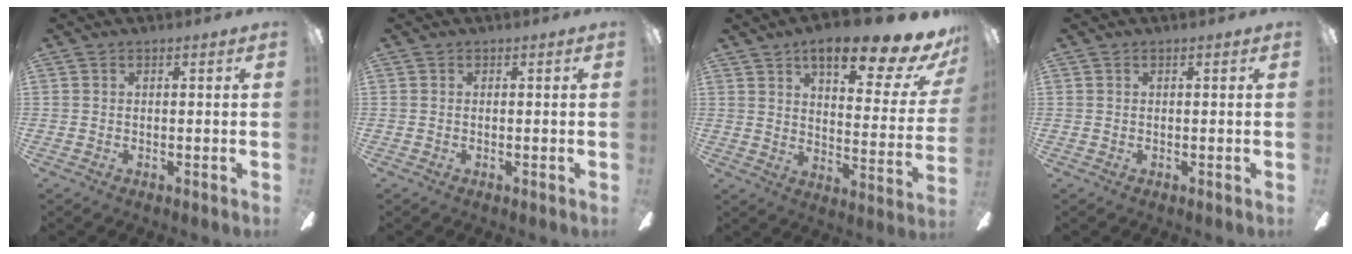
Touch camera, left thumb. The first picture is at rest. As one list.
[{"total": 0.0}, {"total": 18.0, "force": [12.6, 4.9, 11.8], "torque": [-0.170, -0.081, 0.199]}, {"total": 0.5, "force": [0.2, 0.1, 0.5], "torque": [-0.011, 0.000, 0.004]}]